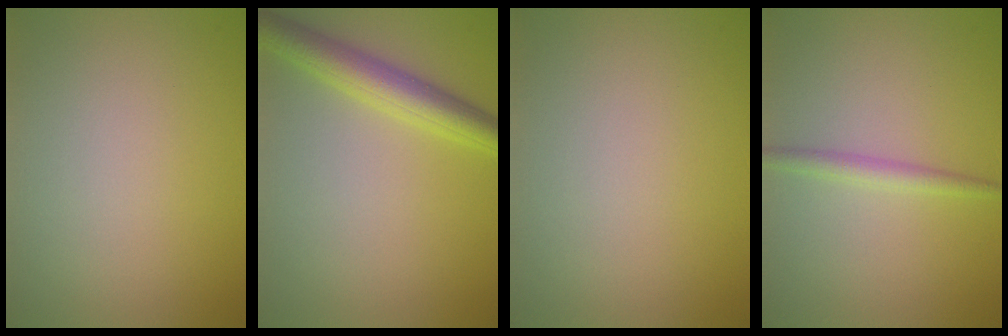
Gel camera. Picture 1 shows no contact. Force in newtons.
{"total": 4.2, "press": 4.2, "slide": 0.1}
{"total": 0.0}
{"total": 1.7, "press": 1.7, "slide": 0.1}